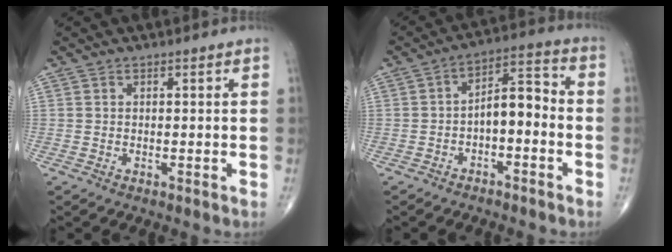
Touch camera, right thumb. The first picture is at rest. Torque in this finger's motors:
{"motor_torque": [0.00, 0.11, 0.26, 0.14, 0.14]}